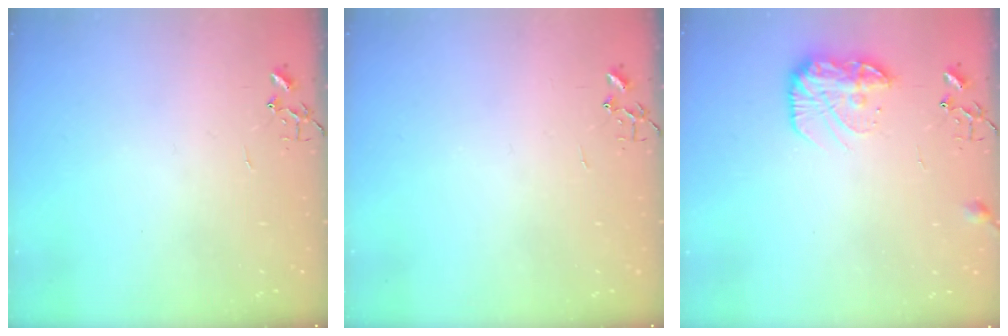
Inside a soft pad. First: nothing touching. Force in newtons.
{"total": 0.0}
{"total": 12.8, "press": 12.8, "slide": 0.7}